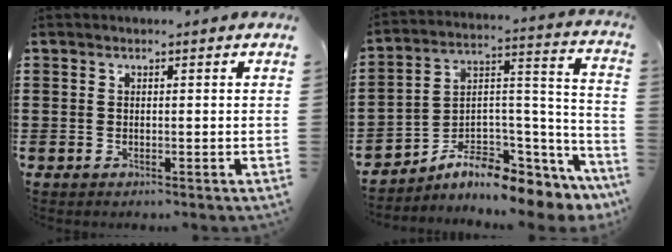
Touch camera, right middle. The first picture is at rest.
{"total": 7.6, "force": [-6.4, 2.6, 3.3], "torque": [-0.064, -0.006, -0.122]}